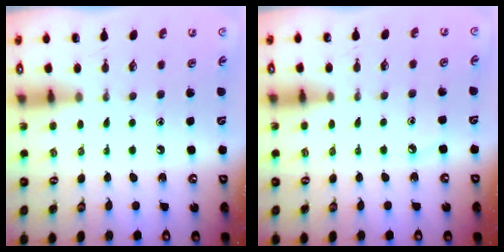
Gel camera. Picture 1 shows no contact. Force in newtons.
{"total": 2.7, "press": 2.7, "slide": 0.4}